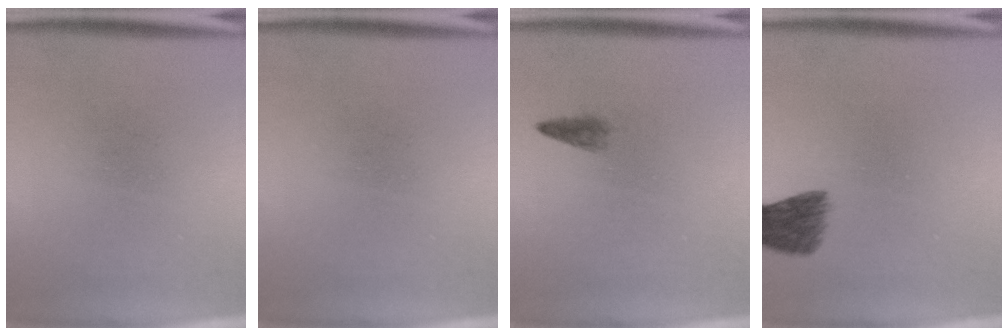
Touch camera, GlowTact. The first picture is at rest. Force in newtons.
{"total": 0.0}
{"total": 1.1}
{"total": 4.7}